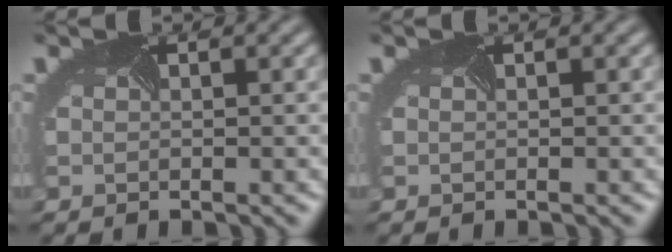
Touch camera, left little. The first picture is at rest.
{"total": 0.0}